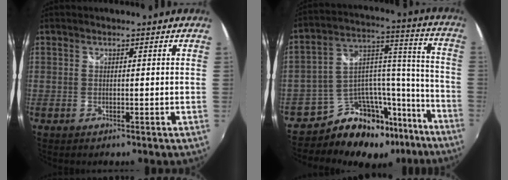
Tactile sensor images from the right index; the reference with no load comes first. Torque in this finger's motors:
{"motor_torque": [0.30, -0.14, -0.06, -0.12]}